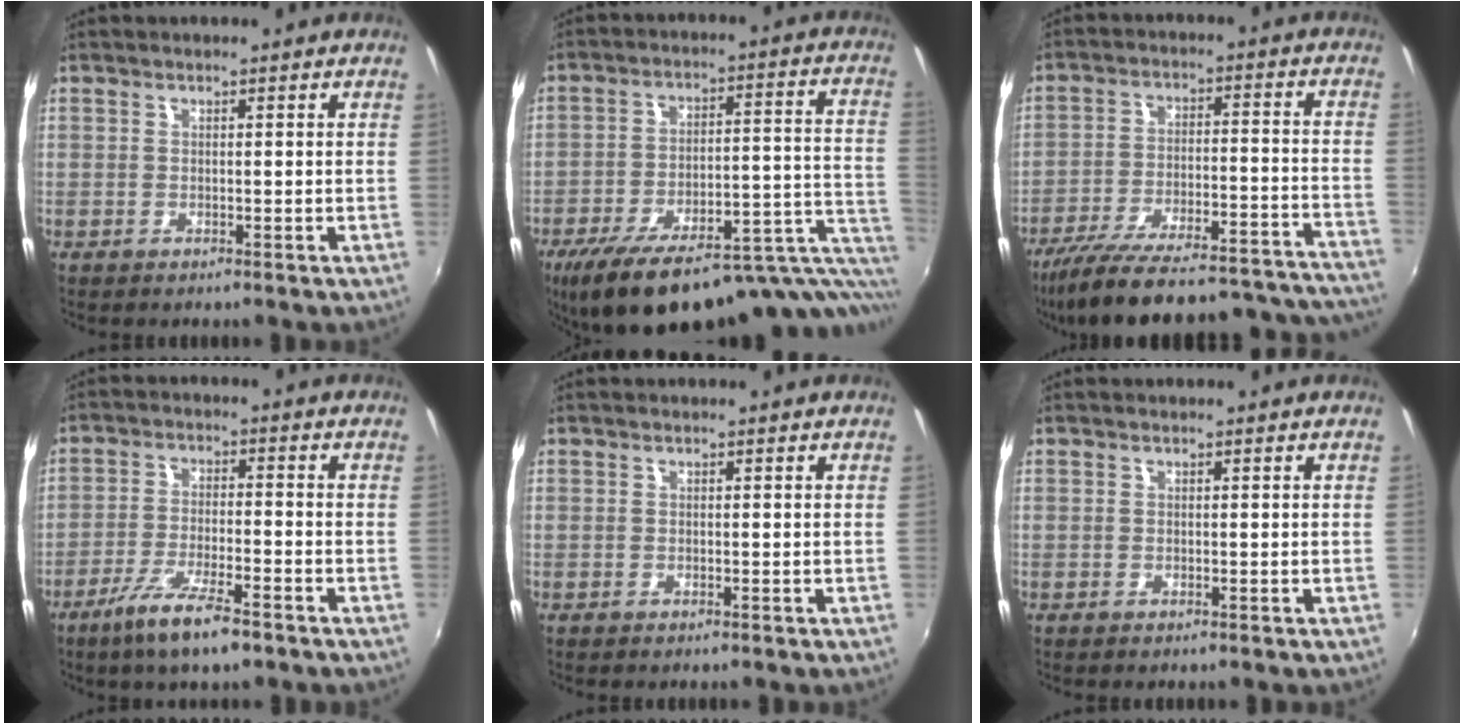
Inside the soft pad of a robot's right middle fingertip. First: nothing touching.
{"total": 25.1, "force": [-17.0, 7.0, 17.1], "torque": [-0.232, -0.035, -0.231]}
{"total": 34.3, "force": [-31.1, 5.5, 13.4], "torque": [-0.215, -0.030, -0.415]}
{"total": 9.0, "force": [-6.1, 1.0, 6.6], "torque": [-0.144, -0.017, -0.111]}
{"total": 0.0}
{"total": 0.0}